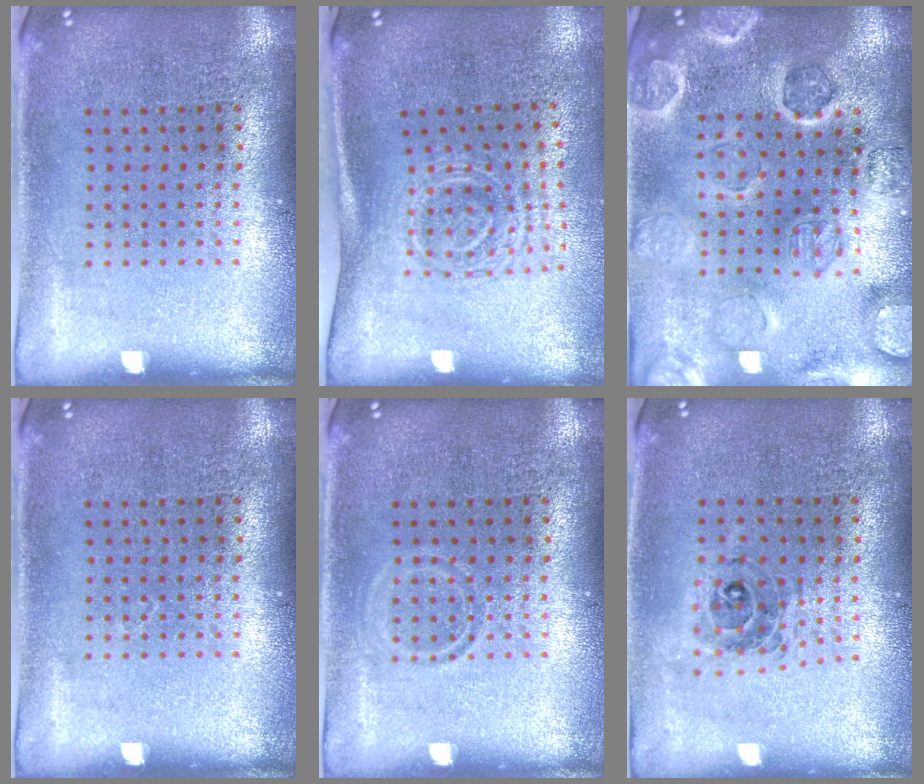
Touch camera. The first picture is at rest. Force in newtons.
{"total": 1.7, "press": 1.3, "slide": 1.2}
{"total": 2.7, "press": 2.7, "slide": 0.2}
{"total": 0.0}
{"total": 0.9, "press": 0.9, "slide": 0.2}
{"total": 0.8, "press": 0.8, "slide": 0.2}